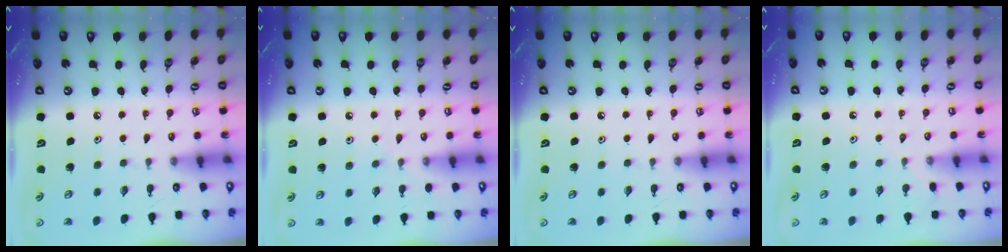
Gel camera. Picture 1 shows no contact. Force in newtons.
{"total": 5.5, "press": 5.4, "slide": 0.8}
{"total": 0.0}
{"total": 2.9, "press": 2.9, "slide": 0.6}